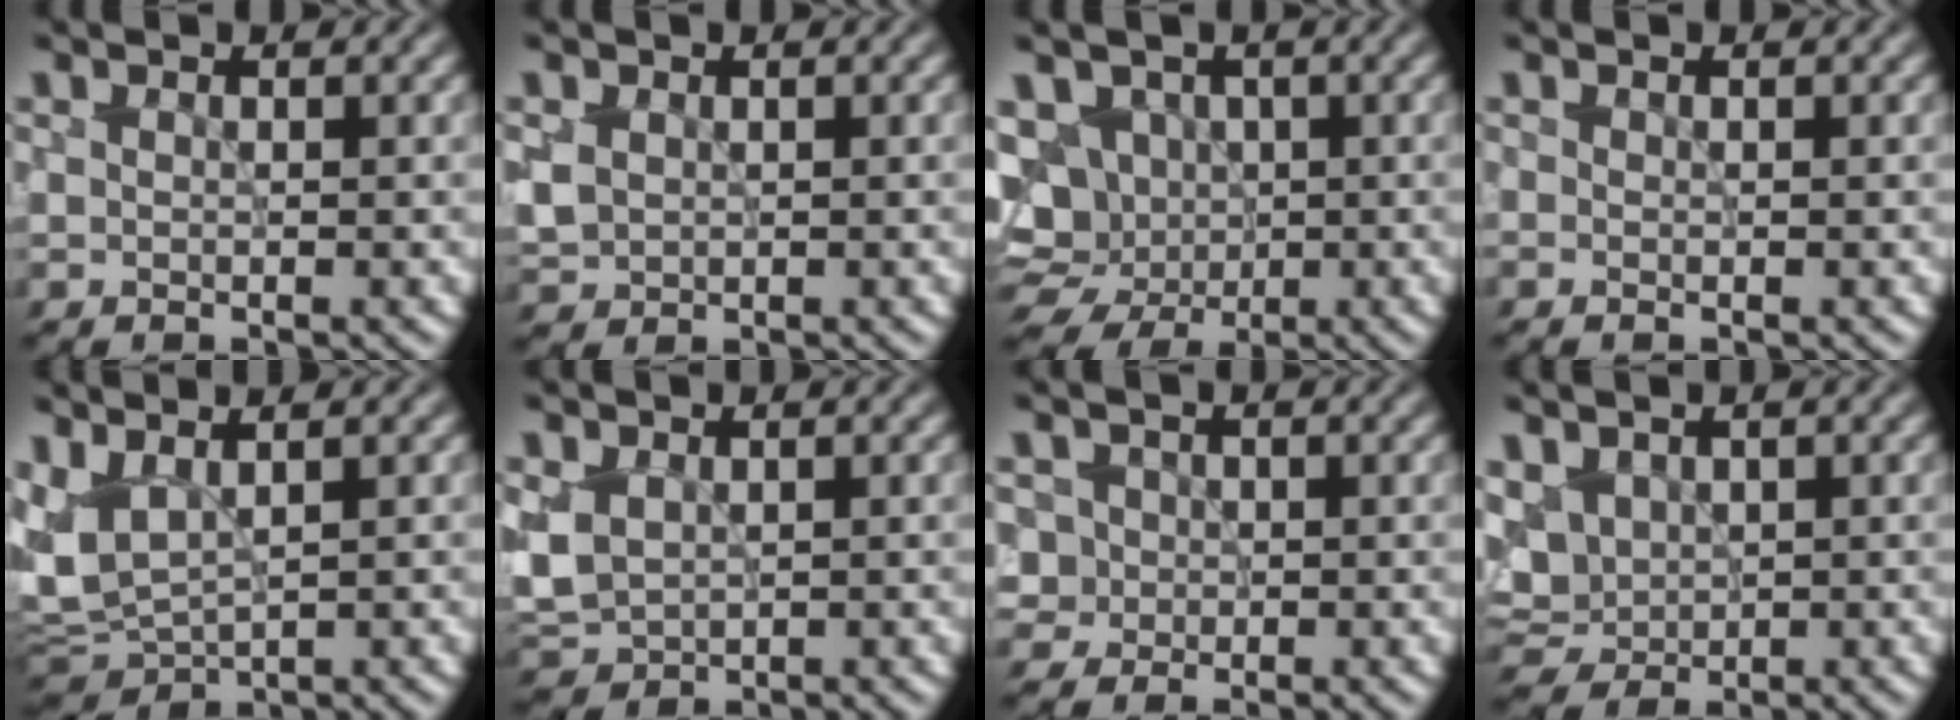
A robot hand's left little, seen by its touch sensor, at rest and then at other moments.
{"total": 2.2, "force": [0.5, 1.7, 1.1], "torque": [-0.032, -0.002, 0.014]}
{"total": 10.4, "force": [-0.8, 9.2, 4.8], "torque": [-0.078, 0.005, -0.036]}
{"total": 0.0}
{"total": 4.8, "force": [1.2, 2.5, 4.0], "torque": [-0.095, 0.002, 0.026]}
{"total": 3.4, "force": [0.6, 2.5, 2.2], "torque": [-0.056, -0.006, 0.015]}
{"total": 2.5, "force": [0.4, 2.3, 0.6], "torque": [-0.006, 0.008, 0.013]}
{"total": 4.4, "force": [1.3, 3.3, 2.5], "torque": [-0.070, -0.002, 0.034]}